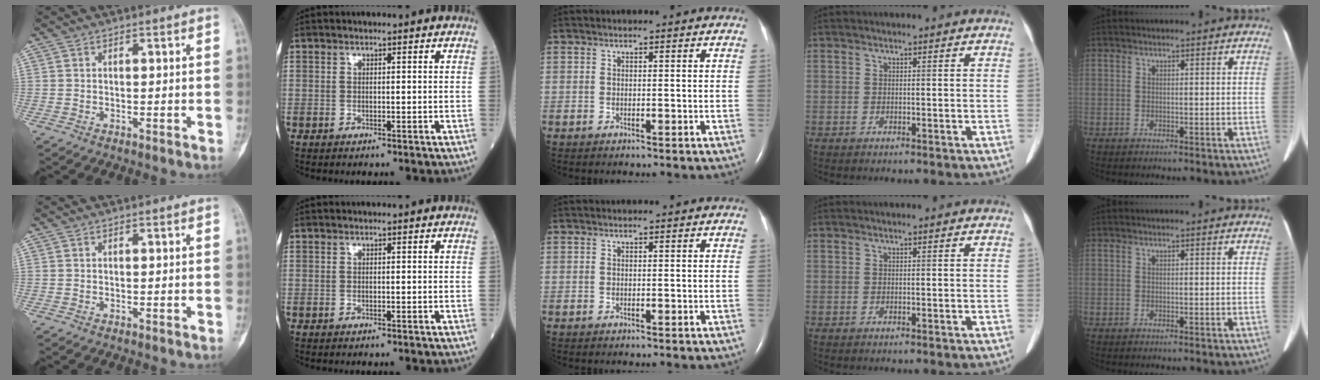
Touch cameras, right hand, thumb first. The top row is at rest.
{}